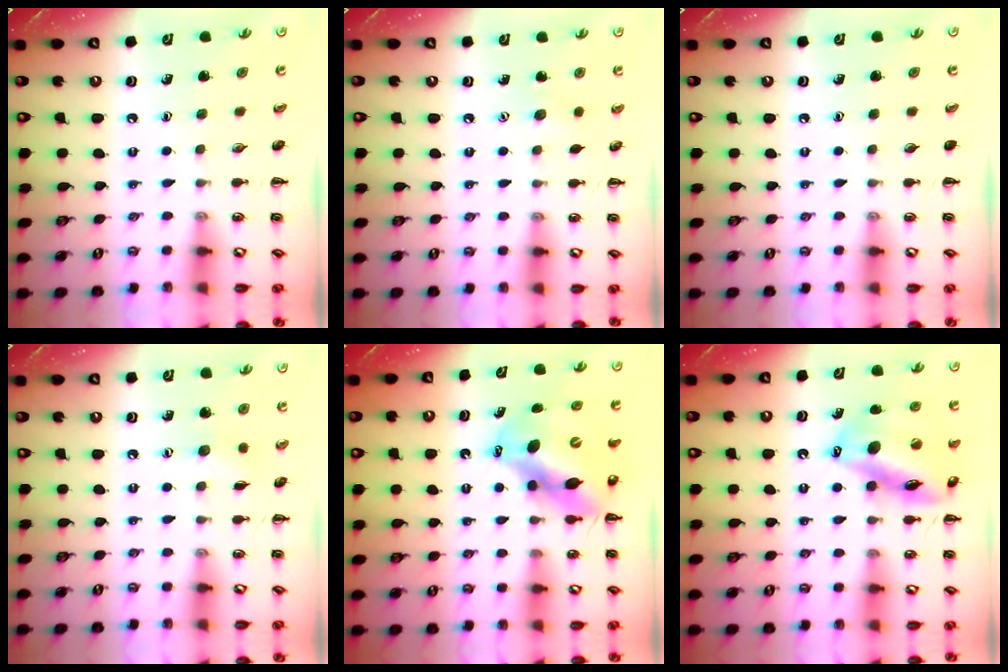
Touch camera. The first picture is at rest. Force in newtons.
{"total": 3.8, "press": 3.7, "slide": 1.0}
{"total": 0.0}
{"total": 4.6, "press": 4.5, "slide": 1.1}
{"total": 12.8, "press": 12.4, "slide": 3.2}
{"total": 16.1, "press": 15.7, "slide": 3.7}